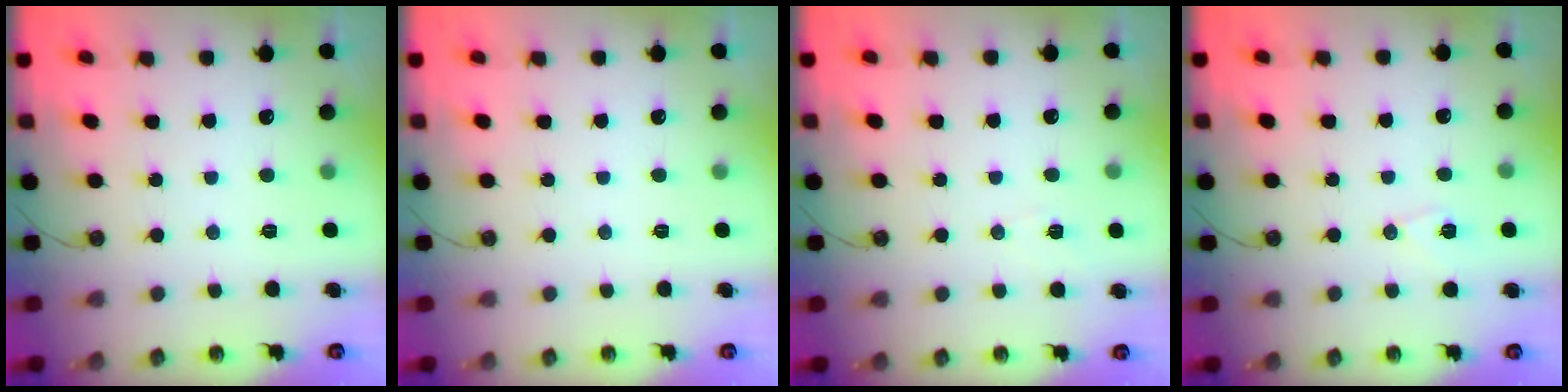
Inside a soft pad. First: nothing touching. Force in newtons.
{"total": 0.0}
{"total": 2.7, "press": 2.3, "slide": 1.4}
{"total": 7.2, "press": 6.7, "slide": 2.5}